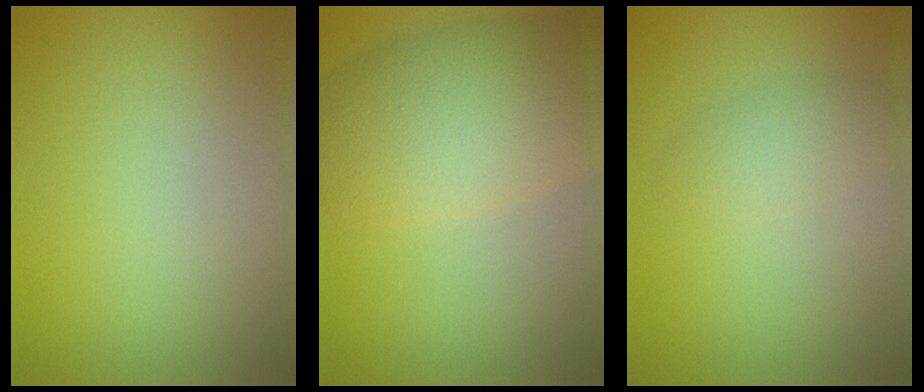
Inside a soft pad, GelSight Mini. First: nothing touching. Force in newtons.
{"total": 8.0, "press": 8.0, "slide": 0.3}
{"total": 1.8, "press": 1.8, "slide": 0.1}